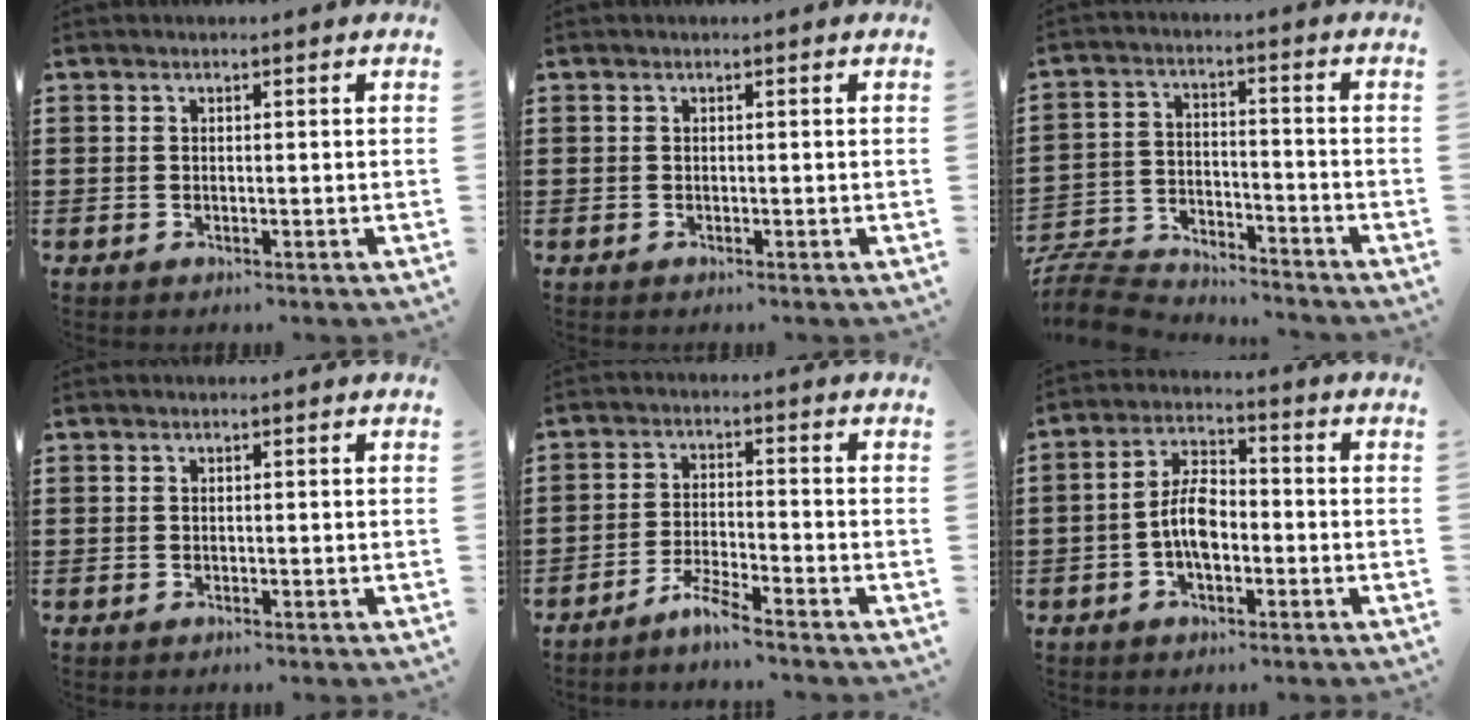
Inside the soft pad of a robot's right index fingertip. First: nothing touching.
{"total": 0.0}
{"total": 8.0, "force": [-7.8, 1.5, 1.1], "torque": [-0.039, 0.014, -0.159]}
{"total": 0.0}
{"total": 3.8, "force": [-3.5, -0.3, 1.4], "torque": [-0.042, -0.004, -0.072]}
{"total": 6.4, "force": [-1.6, 3.0, 5.4], "torque": [-0.124, -0.002, -0.034]}